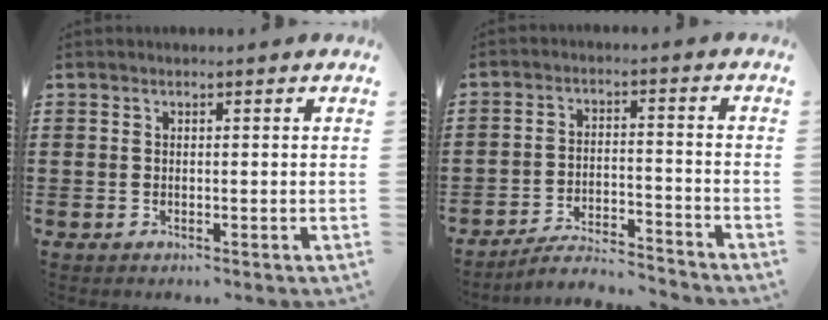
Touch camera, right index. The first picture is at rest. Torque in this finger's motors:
{"motor_torque": [0.75, 1.23, -1.03, -0.21]}